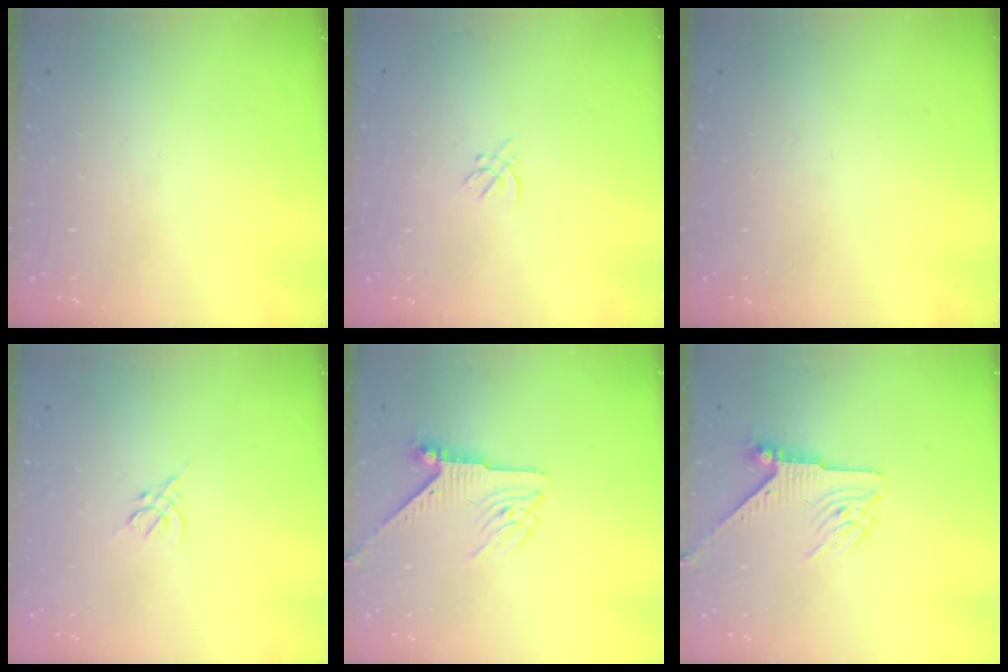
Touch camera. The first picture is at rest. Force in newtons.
{"total": 2.1, "press": 2.0, "slide": 0.7}
{"total": 0.0}
{"total": 3.1, "press": 3.0, "slide": 0.8}
{"total": 6.4, "press": 6.4, "slide": 0.1}
{"total": 6.4, "press": 6.4, "slide": 0.1}